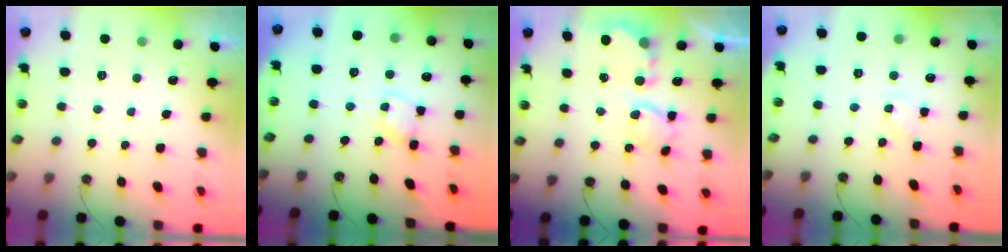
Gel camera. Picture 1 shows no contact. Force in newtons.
{"total": 2.0, "press": 2.0, "slide": 0.1}
{"total": 5.8, "press": 5.8, "slide": 0.2}
{"total": 2.5, "press": 2.5, "slide": 0.5}